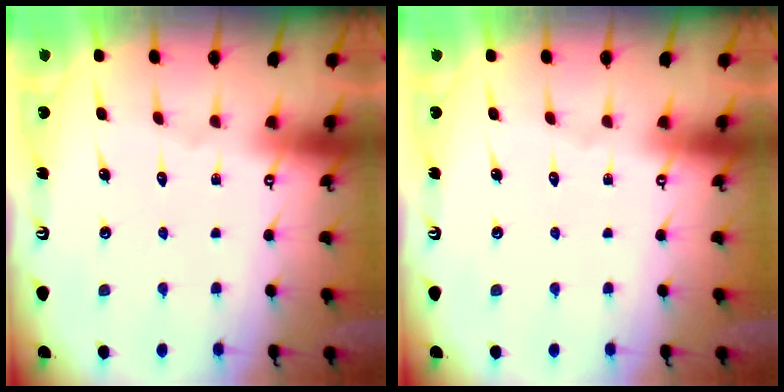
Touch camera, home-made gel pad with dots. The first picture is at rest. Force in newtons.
{"total": 0.0}